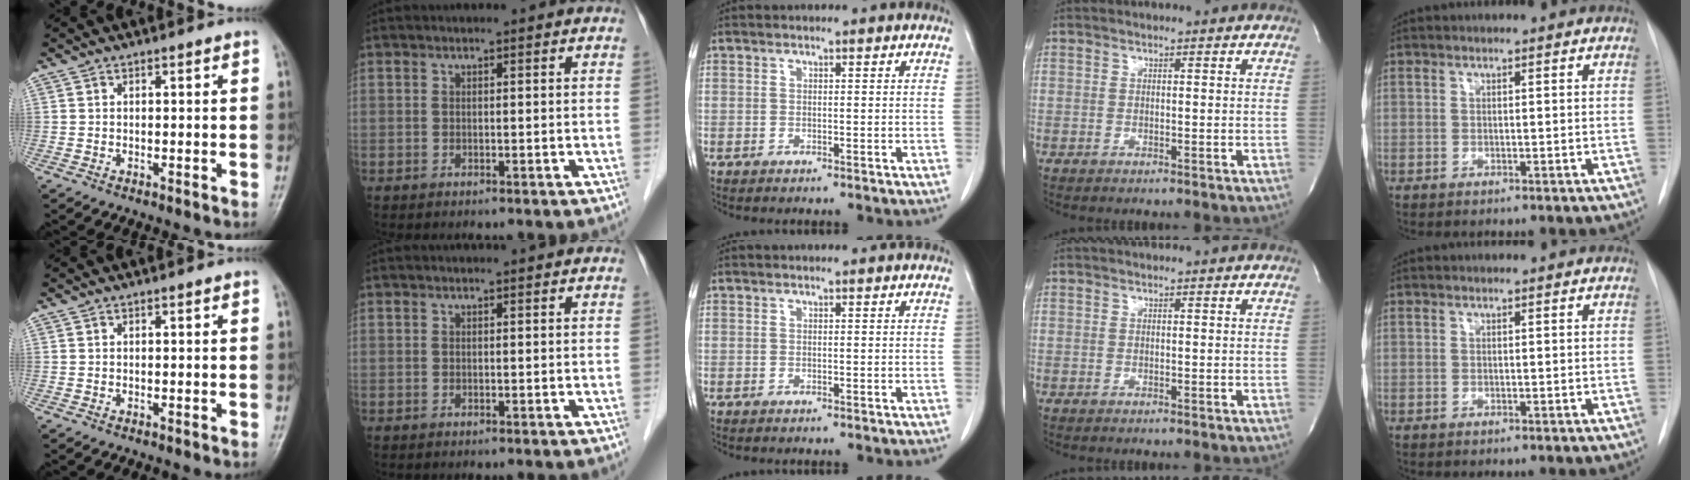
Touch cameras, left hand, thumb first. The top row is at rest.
{}